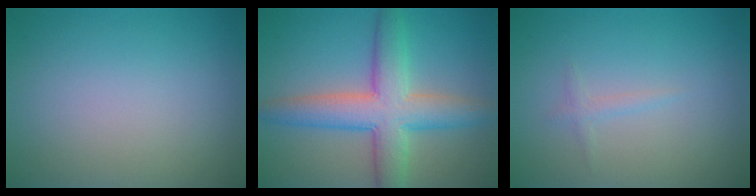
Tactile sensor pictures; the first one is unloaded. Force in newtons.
{"total": 7.3, "press": 7.3, "slide": 0.3}
{"total": 0.8, "press": 0.8, "slide": 0.0}